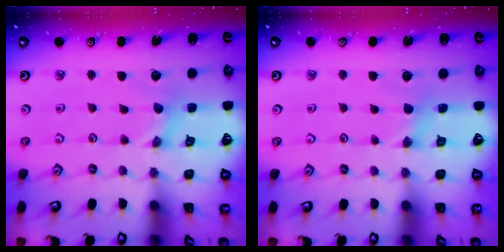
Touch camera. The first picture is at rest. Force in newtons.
{"total": 1.9, "press": 1.9, "slide": 0.4}